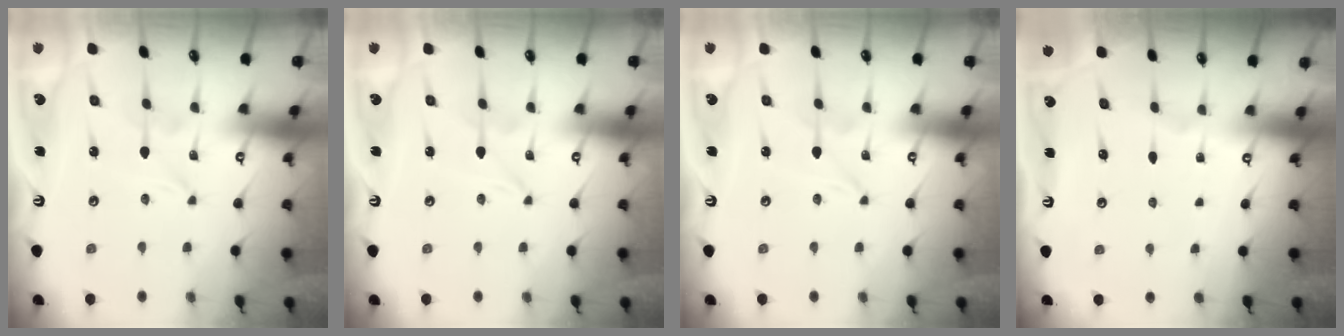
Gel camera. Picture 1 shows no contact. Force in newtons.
{"total": 0.0}
{"total": 0.0}
{"total": 0.0}